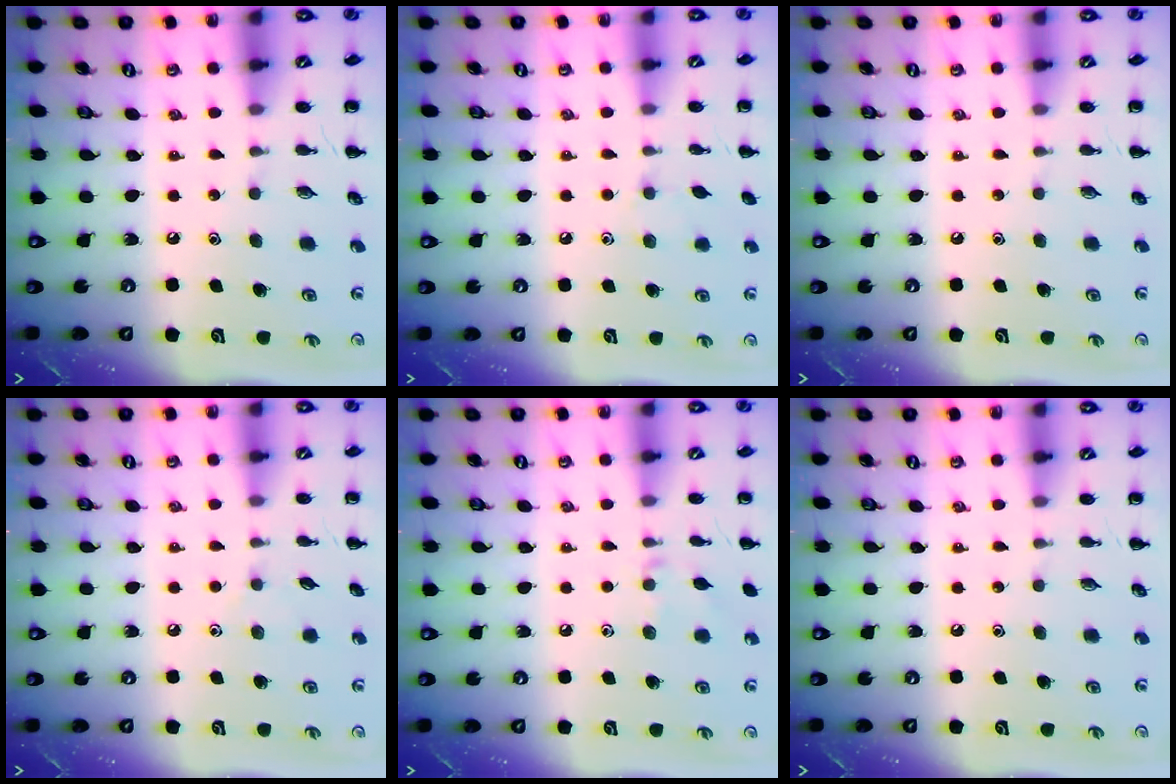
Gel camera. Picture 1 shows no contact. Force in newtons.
{"total": 4.6, "press": 4.3, "slide": 1.5}
{"total": 0.0}
{"total": 3.5, "press": 3.3, "slide": 1.2}
{"total": 6.1, "press": 5.8, "slide": 2.0}
{"total": 0.0}